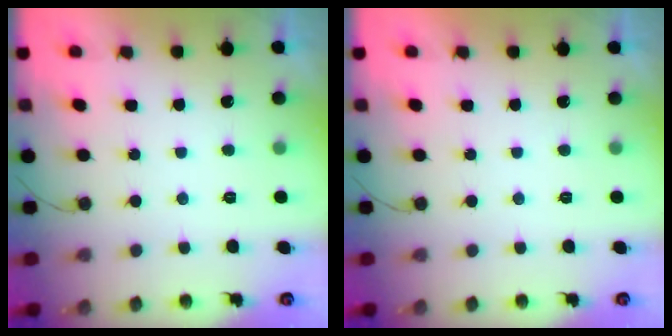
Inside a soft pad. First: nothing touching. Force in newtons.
{"total": 1.8, "press": 1.8, "slide": 0.0}